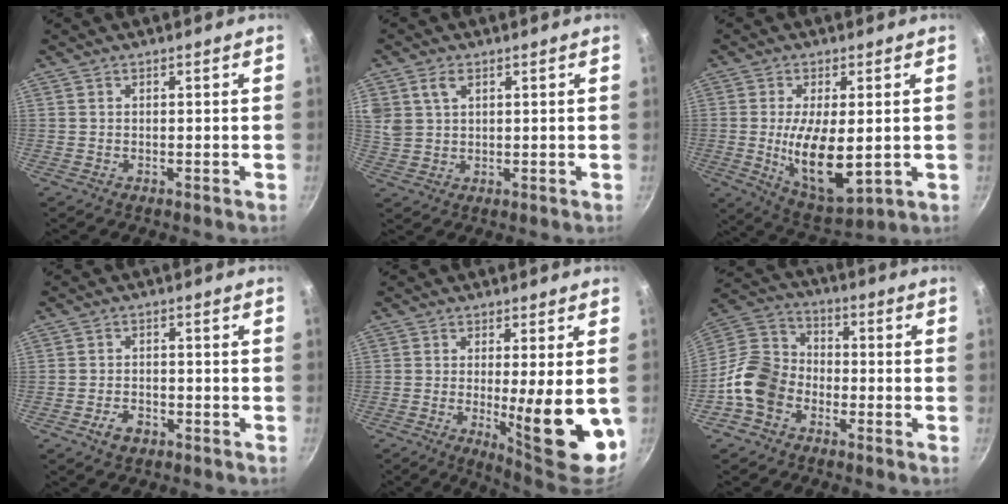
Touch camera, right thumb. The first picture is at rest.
{"total": 6.6, "force": [3.0, 4.6, 3.7], "torque": [-0.066, 0.000, 0.062]}
{"total": 13.3, "force": [-0.7, 5.4, 12.2], "torque": [-0.212, -0.018, 0.001]}
{"total": 3.7, "force": [-2.1, 2.3, 2.1], "torque": [-0.033, 0.016, -0.037]}
{"total": 13.8, "force": [-1.9, 2.9, 13.3], "torque": [-0.169, -0.015, -0.017]}
{"total": 12.0, "force": [-5.0, 9.0, 6.2], "torque": [-0.091, 0.048, -0.120]}